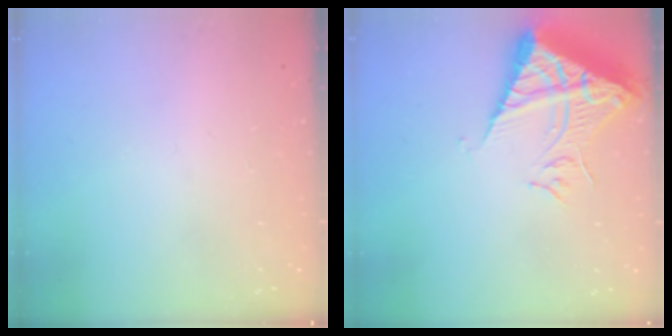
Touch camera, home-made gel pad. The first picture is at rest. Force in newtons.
{"total": 11.6, "press": 11.5, "slide": 1.1}